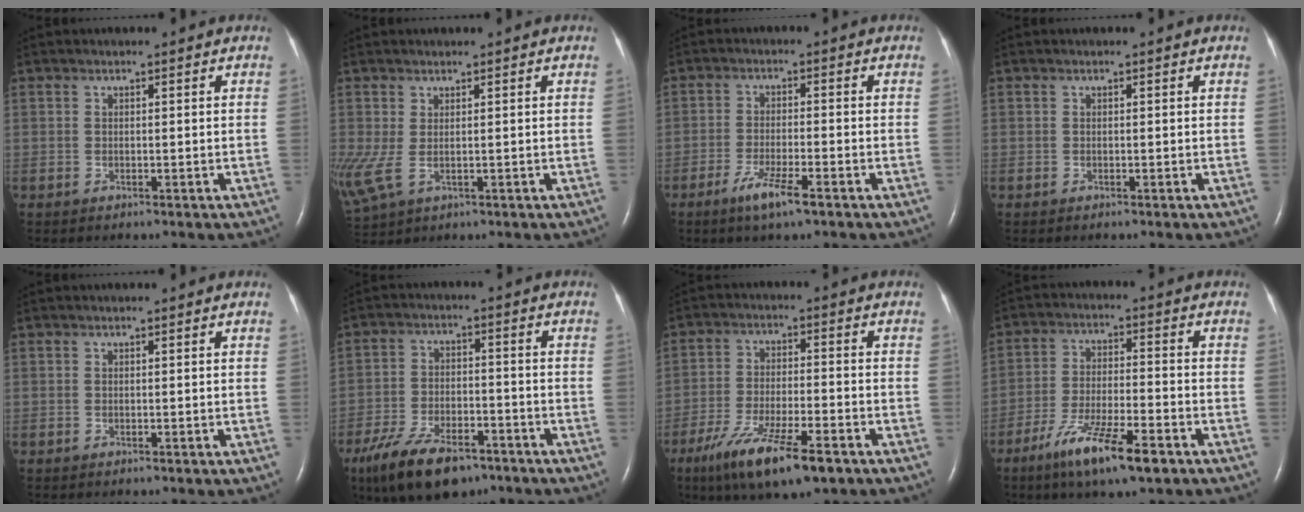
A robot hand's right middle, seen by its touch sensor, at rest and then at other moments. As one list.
[{"total": 5.7, "force": [-0.6, 2.7, 5.0], "torque": [-0.130, -0.005, 0.000]}, {"total": 5.2, "force": [-3.2, 0.3, 4.1], "torque": [-0.081, -0.009, -0.060]}, {"total": 0.0}, {"total": 0.0}, {"total": 12.3, "force": [-8.5, 4.9, 7.5], "torque": [-0.145, -0.014, -0.147]}, {"total": 12.5, "force": [-7.7, 2.2, 9.5], "torque": [-0.174, -0.027, -0.129]}, {"total": 11.1, "force": [-6.7, 1.5, 8.7], "torque": [-0.162, -0.022, -0.116]}]